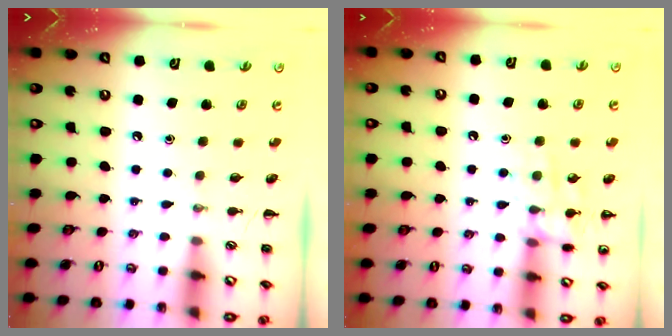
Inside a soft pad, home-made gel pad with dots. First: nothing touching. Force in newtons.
{"total": 10.2, "press": 10.2, "slide": 0.9}